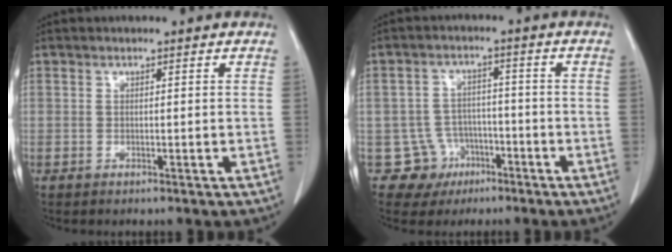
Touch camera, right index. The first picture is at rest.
{"total": 6.4, "force": [-3.0, 5.7, -0.2], "torque": [0.011, 0.013, -0.042]}